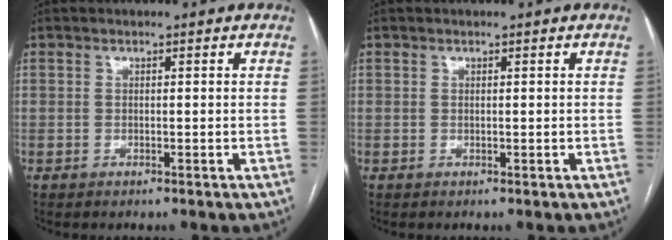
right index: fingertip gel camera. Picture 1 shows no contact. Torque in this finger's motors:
{"motor_torque": [0.00, 0.00, 0.00, 0.00]}